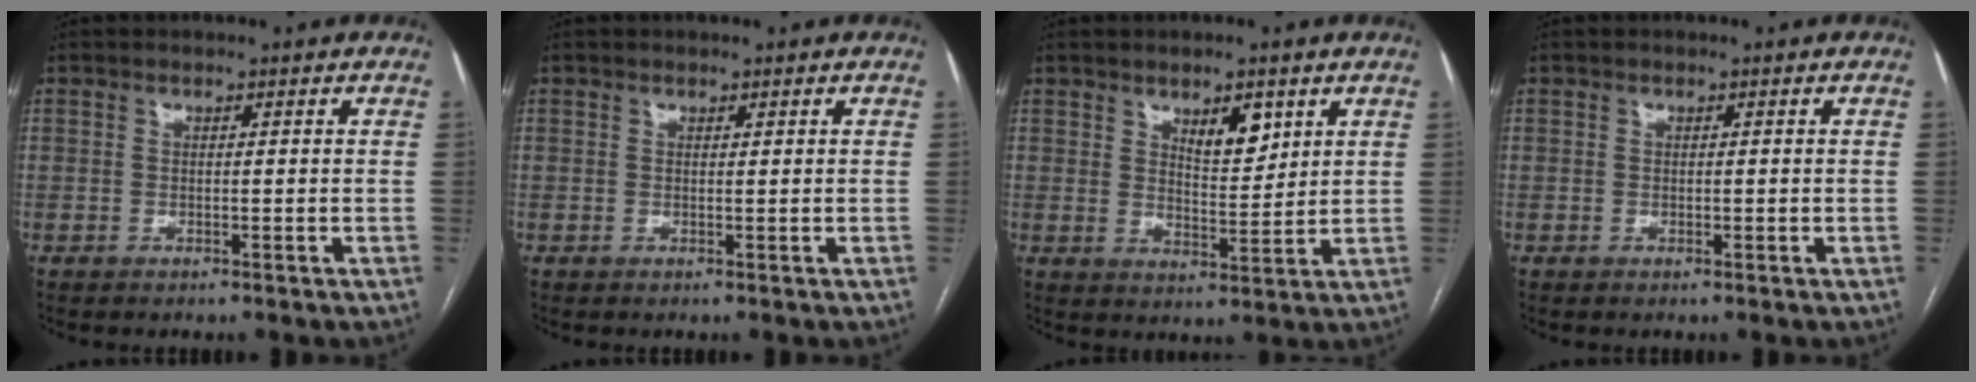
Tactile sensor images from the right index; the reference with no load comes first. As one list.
[{"total": 0.0}, {"total": 5.6, "force": [3.0, 2.1, 4.3], "torque": [-0.070, -0.005, 0.052]}, {"total": 0.5, "force": [-0.1, 0.3, 0.4], "torque": [-0.006, -0.001, 0.000]}]